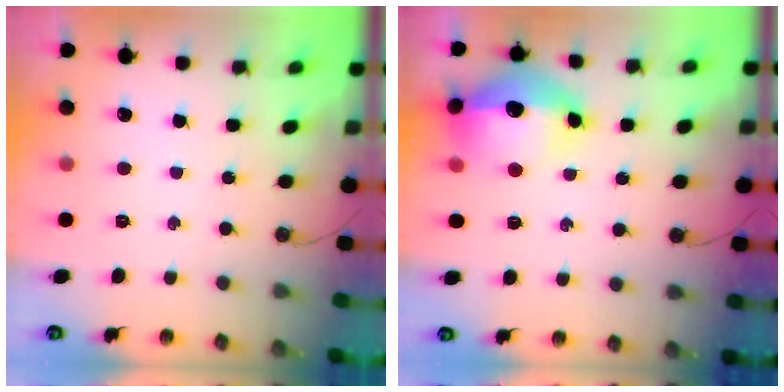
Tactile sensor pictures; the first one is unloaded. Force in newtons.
{"total": 17.0, "press": 16.9, "slide": 1.6}